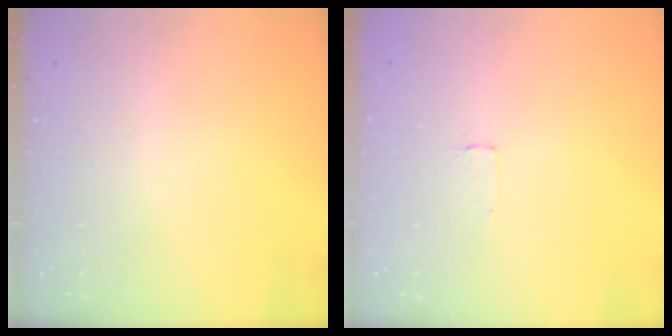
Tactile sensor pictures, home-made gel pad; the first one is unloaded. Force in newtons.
{"total": 1.7, "press": 1.7, "slide": 0.1}